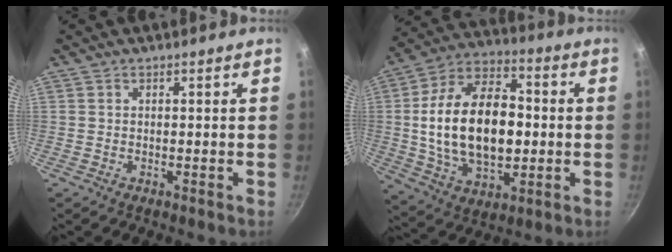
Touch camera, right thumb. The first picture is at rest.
{"total": 22.7, "force": [-0.2, 13.9, 18.0], "torque": [-0.293, 0.021, -0.003]}